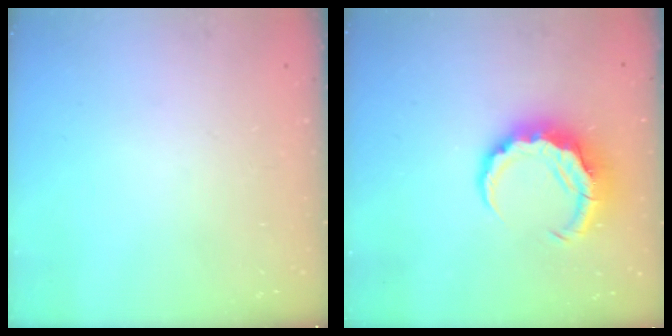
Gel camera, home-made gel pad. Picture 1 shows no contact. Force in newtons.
{"total": 8.4, "press": 8.3, "slide": 1.3}